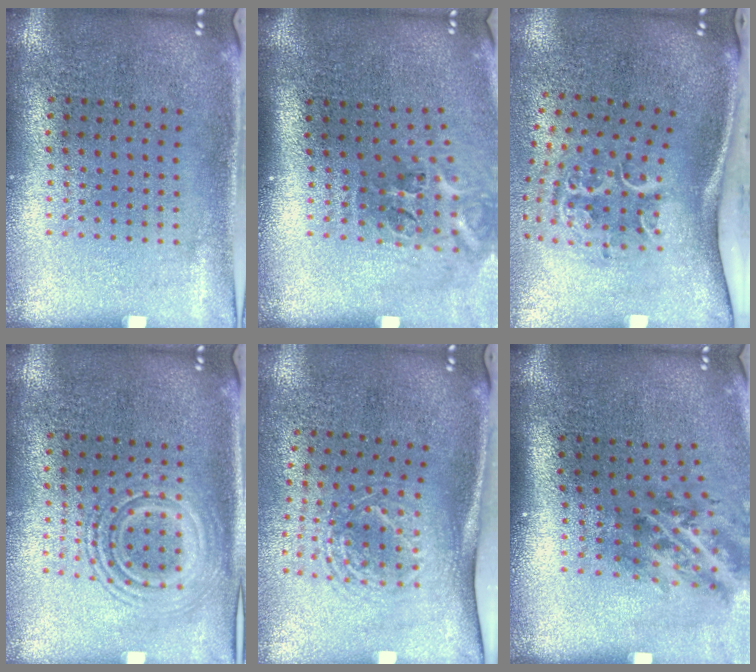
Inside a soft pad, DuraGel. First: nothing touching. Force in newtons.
{"total": 2.2, "press": 1.4, "slide": 1.7}
{"total": 2.3, "press": 1.4, "slide": 1.9}
{"total": 2.3, "press": 2.3, "slide": 0.4}
{"total": 1.8, "press": 1.3, "slide": 1.2}
{"total": 1.9, "press": 1.2, "slide": 1.4}